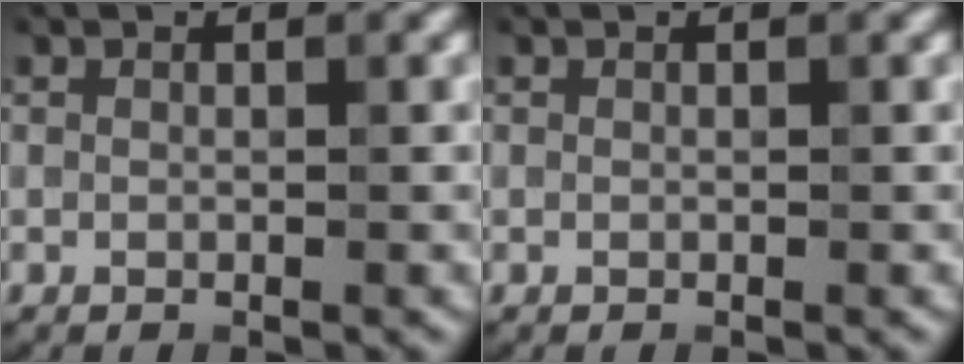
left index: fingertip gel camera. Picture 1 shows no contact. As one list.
[{"total": 0.0}]